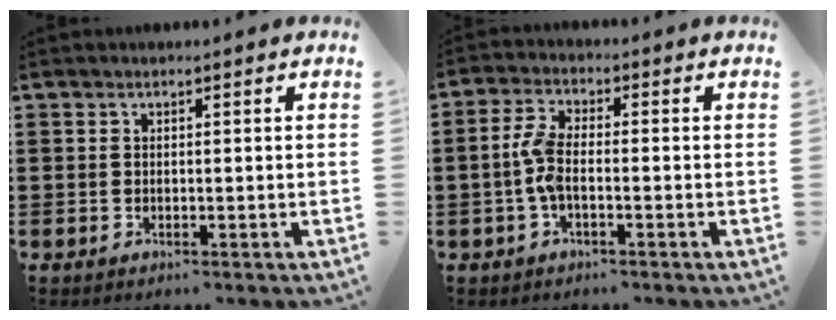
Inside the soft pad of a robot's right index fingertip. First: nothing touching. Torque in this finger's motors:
{"motor_torque": [0.91, -0.02, 0.68, 0.20]}